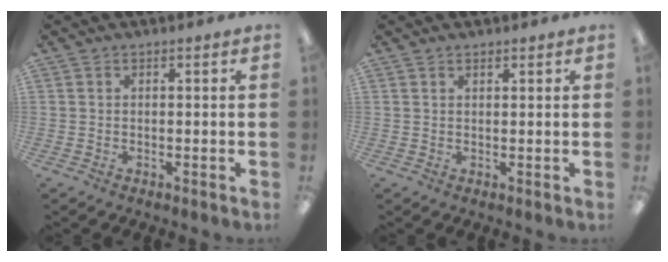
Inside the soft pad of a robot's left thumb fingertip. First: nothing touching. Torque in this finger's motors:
{"motor_torque": [0.02, -0.18, -0.30, -0.06, 0.03]}